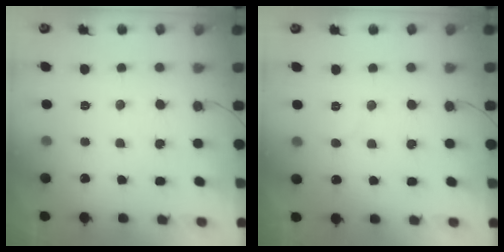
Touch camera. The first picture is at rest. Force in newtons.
{"total": 3.7, "press": 3.7, "slide": 0.3}